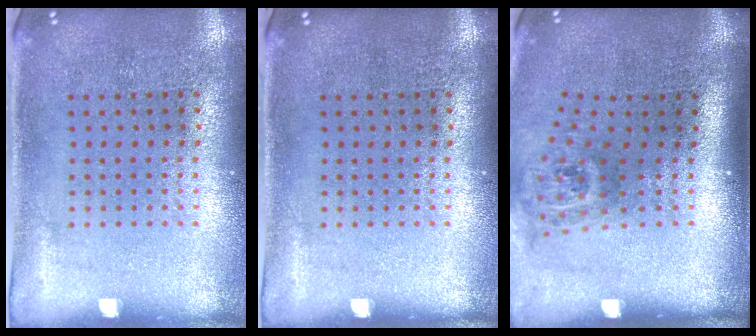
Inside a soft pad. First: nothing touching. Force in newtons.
{"total": 0.0}
{"total": 1.9, "press": 1.3, "slide": 1.4}